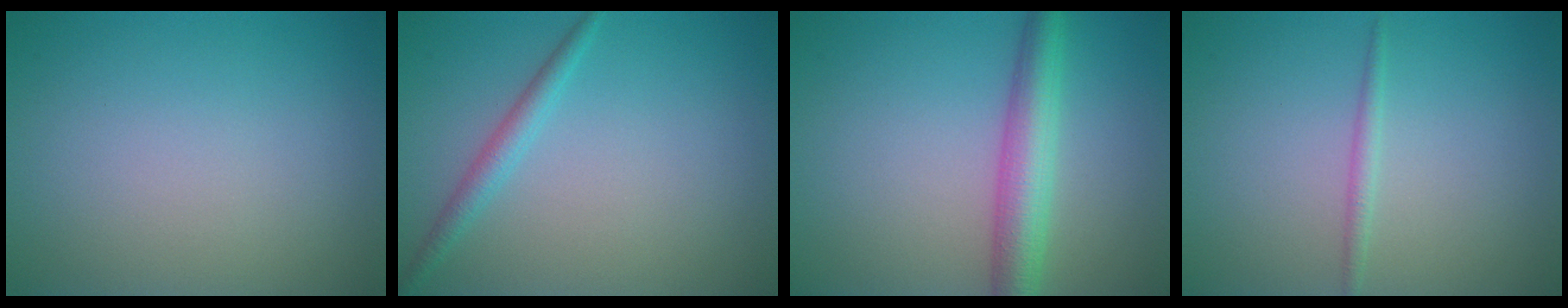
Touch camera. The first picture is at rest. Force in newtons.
{"total": 1.8, "press": 1.8, "slide": 0.1}
{"total": 4.6, "press": 4.6, "slide": 0.0}
{"total": 1.0, "press": 1.0, "slide": 0.0}